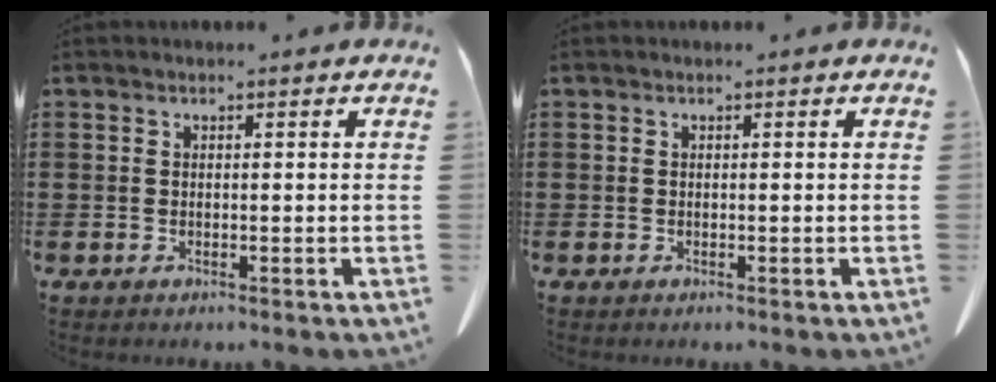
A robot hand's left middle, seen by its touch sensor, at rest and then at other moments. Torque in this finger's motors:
{"motor_torque": [-0.03, 0.03, 0.03, -0.01]}